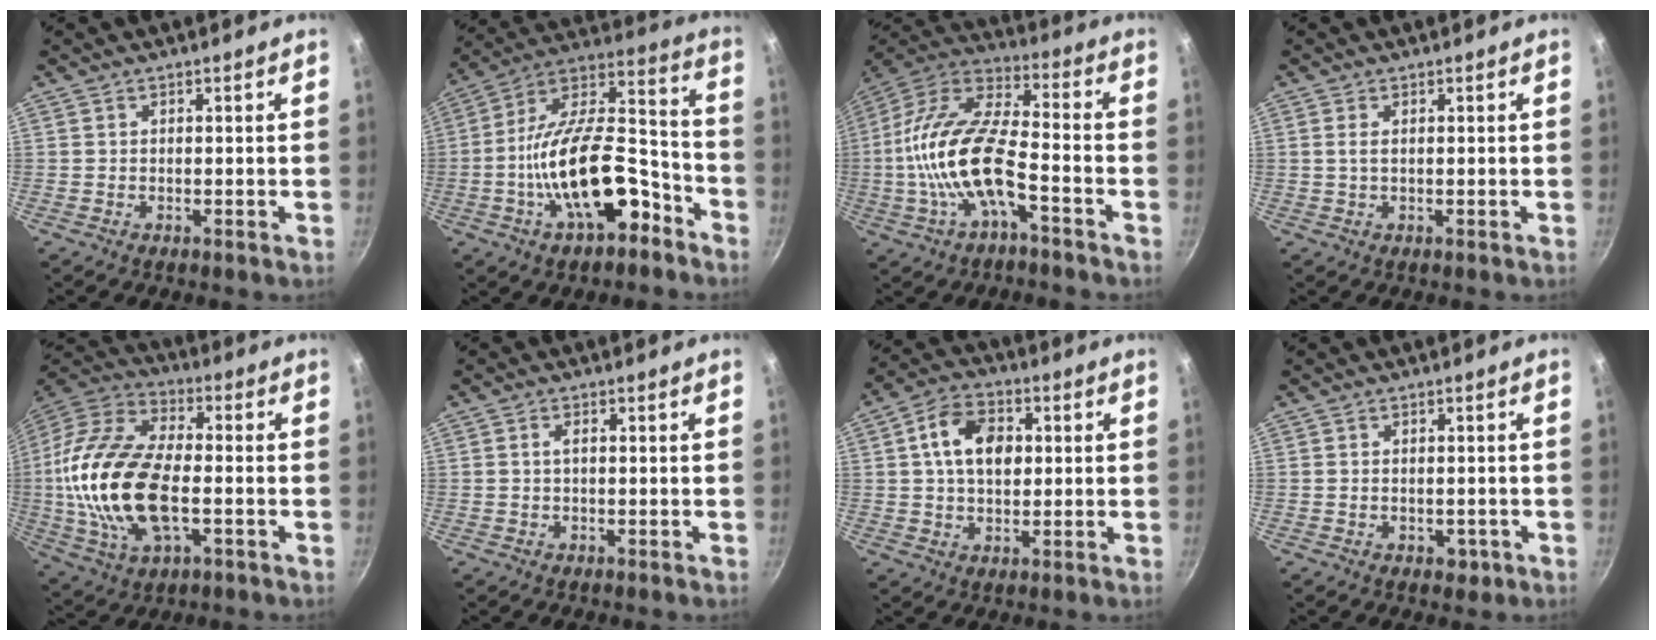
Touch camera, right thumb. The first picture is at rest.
{"total": 22.7, "force": [-8.9, 10.5, 18.1], "torque": [-0.269, 0.073, -0.150]}
{"total": 18.4, "force": [-5.1, 7.6, 15.9], "torque": [-0.305, 0.046, -0.111]}
{"total": 1.5, "force": [0.3, 0.7, 1.3], "torque": [-0.027, 0.000, 0.006]}
{"total": 23.4, "force": [-2.4, 12.5, 19.6], "torque": [-0.397, 0.024, -0.051]}
{"total": 1.3, "force": [0.1, 0.6, 1.2], "torque": [-0.026, 0.004, 0.001]}
{"total": 11.0, "force": [2.0, 7.4, 7.8], "torque": [-0.115, 0.012, 0.022]}
{"total": 2.7, "force": [-0.8, 1.8, 1.8], "torque": [-0.018, 0.001, -0.008]}